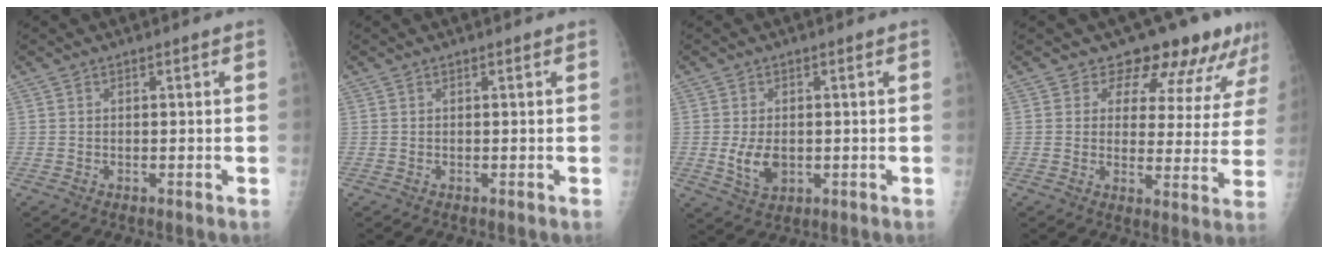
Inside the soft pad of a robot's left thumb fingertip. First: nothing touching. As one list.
[{"total": 0.0}, {"total": 5.5, "force": [-0.6, 3.6, 4.1], "torque": [-0.069, -0.009, -0.001]}, {"total": 13.0, "force": [11.0, 5.9, 3.8], "torque": [0.001, -0.065, 0.121]}]